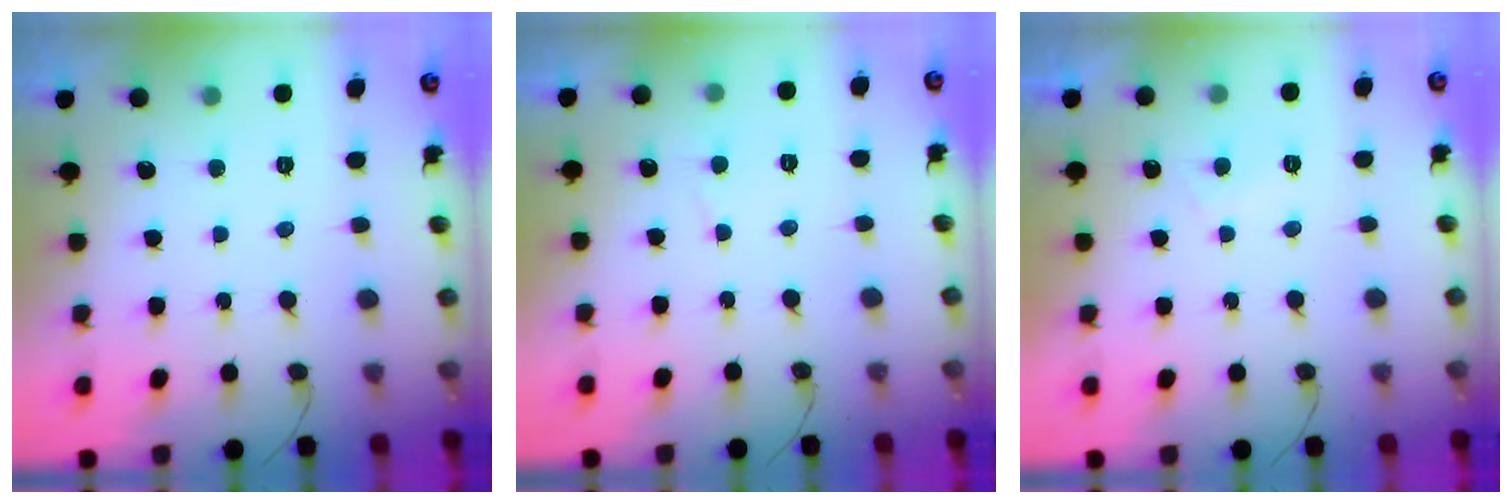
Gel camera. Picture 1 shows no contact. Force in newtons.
{"total": 2.5, "press": 2.4, "slide": 0.4}
{"total": 1.8, "press": 1.6, "slide": 0.8}